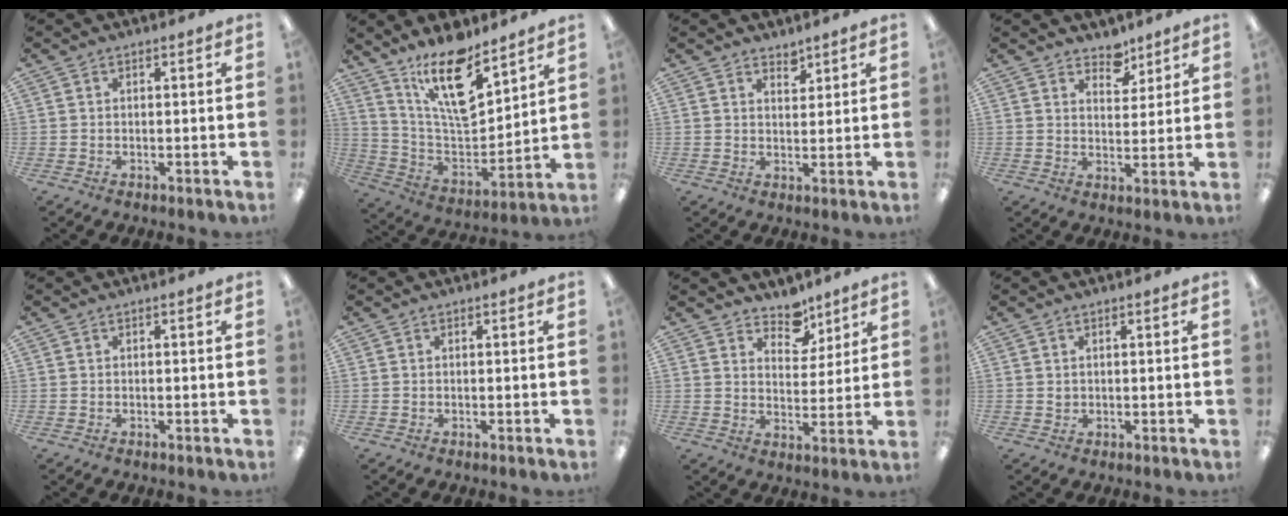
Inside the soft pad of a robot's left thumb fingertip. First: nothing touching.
{"total": 17.2, "force": [12.2, 6.0, 10.5], "torque": [-0.185, -0.080, 0.213]}
{"total": 2.9, "force": [2.7, 1.1, 0.5], "torque": [0.012, -0.023, 0.045]}
{"total": 6.1, "force": [5.0, 3.2, 1.6], "torque": [-0.005, -0.034, 0.087]}
{"total": 0.0}
{"total": 0.0}
{"total": 7.6, "force": [6.3, 3.9, 1.6], "torque": [-0.017, -0.045, 0.113]}
{"total": 0.9, "force": [0.4, 0.7, 0.2], "torque": [-0.006, 0.002, 0.008]}